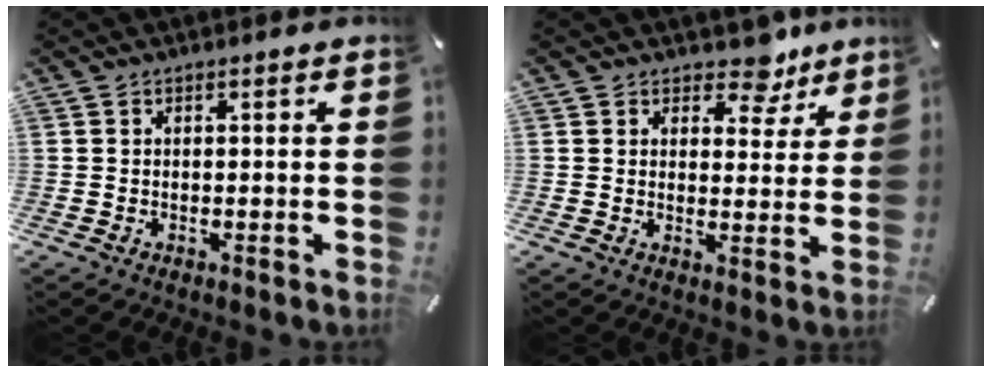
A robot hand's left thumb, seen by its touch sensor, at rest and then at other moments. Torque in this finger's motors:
{"motor_torque": [0.26, -0.37, 0.00, 0.00, -0.02]}